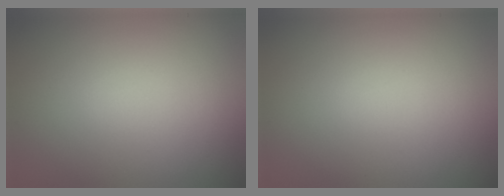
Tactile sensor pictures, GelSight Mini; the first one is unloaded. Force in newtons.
{"total": 0.0}